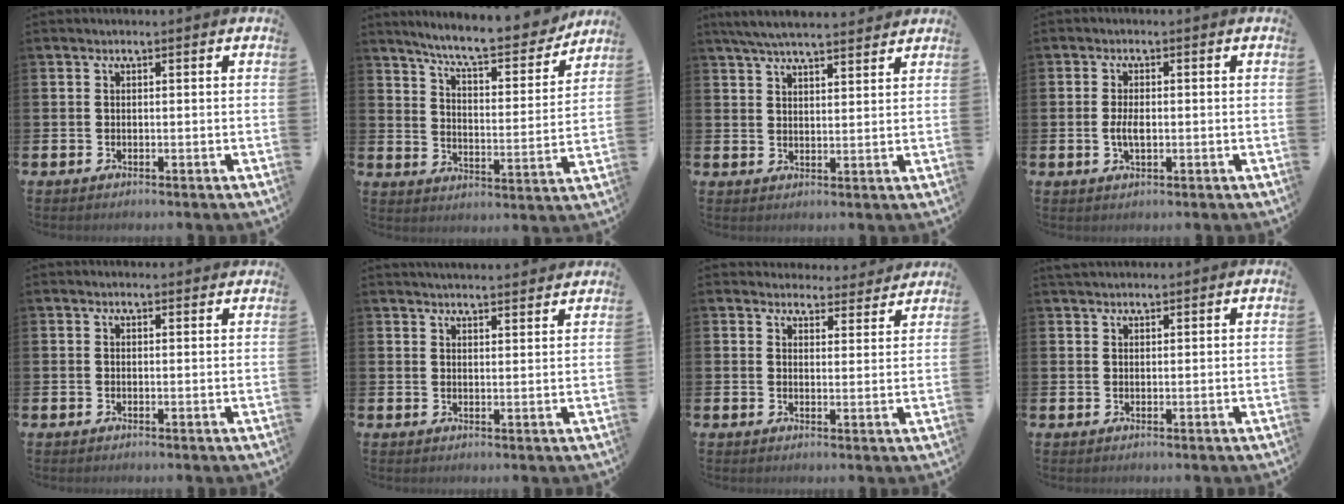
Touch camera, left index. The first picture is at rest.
{"total": 9.0, "force": [8.3, 1.1, 3.3], "torque": [-0.081, -0.058, 0.140]}
{"total": 5.6, "force": [5.3, 0.7, 1.7], "torque": [-0.048, -0.014, 0.097]}
{"total": 2.8, "force": [-0.2, 1.3, 2.4], "torque": [-0.043, 0.001, -0.006]}
{"total": 0.7, "force": [0.6, 0.2, 0.2], "torque": [0.011, -0.003, 0.008]}
{"total": 3.4, "force": [3.4, 0.0, 0.0], "torque": [-0.003, -0.020, 0.061]}
{"total": 4.0, "force": [3.8, 1.1, -0.1], "torque": [0.004, -0.029, 0.066]}
{"total": 1.7, "force": [1.6, 0.5, 0.2], "torque": [0.007, -0.002, 0.026]}